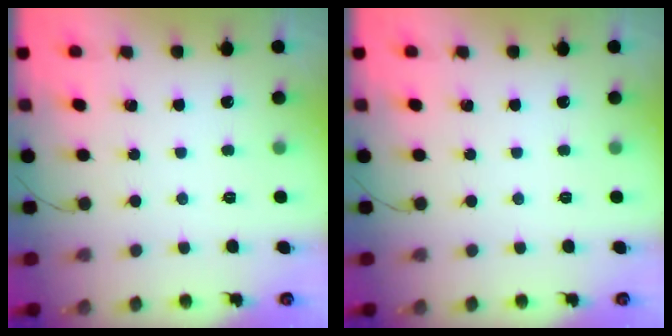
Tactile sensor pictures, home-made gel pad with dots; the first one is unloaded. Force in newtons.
{"total": 0.0}